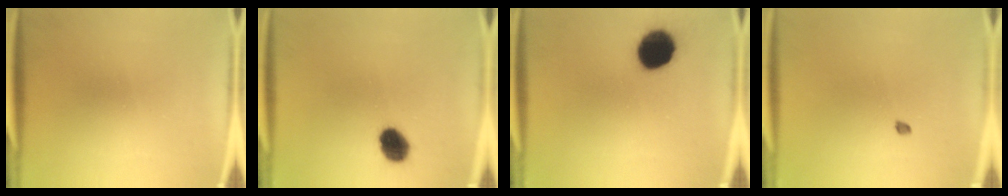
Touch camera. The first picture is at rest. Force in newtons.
{"total": 7.0}
{"total": 12.6}
{"total": 0.9}